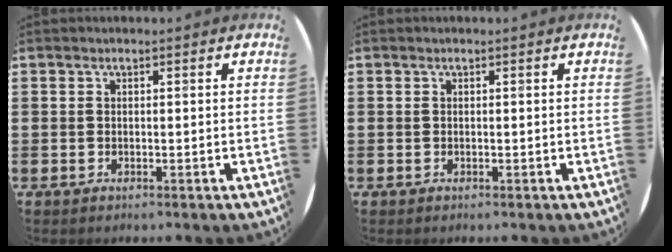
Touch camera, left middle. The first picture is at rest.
{"total": 0.0}